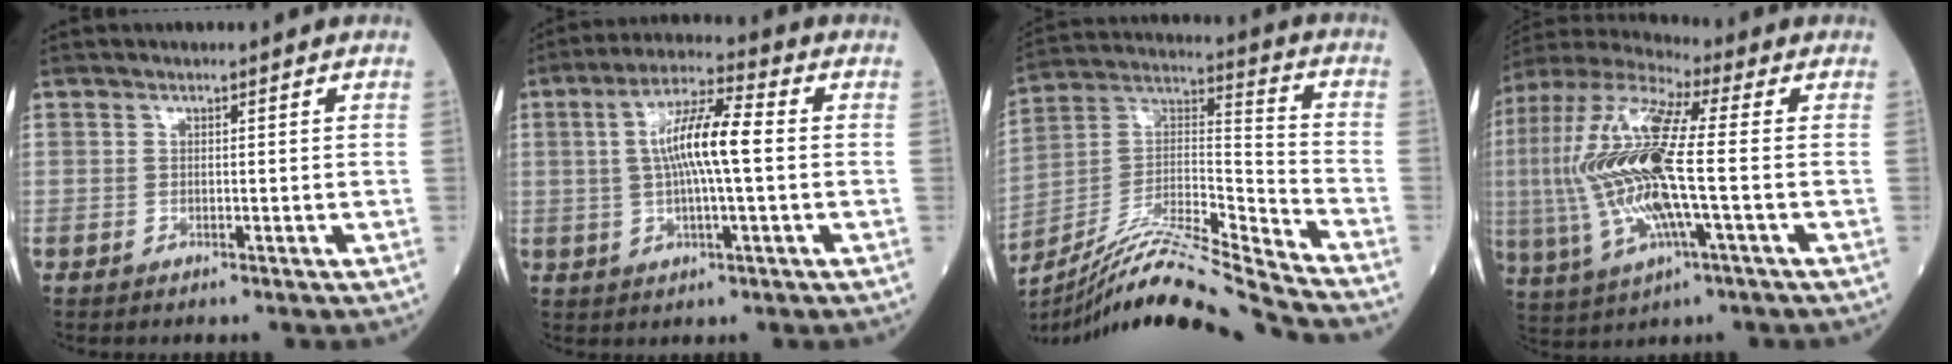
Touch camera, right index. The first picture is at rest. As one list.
[{"total": 9.9, "force": [0.6, 1.3, 9.8], "torque": [-0.184, 0.014, 0.006]}, {"total": 19.6, "force": [-17.7, -1.5, 8.3], "torque": [-0.168, 0.010, -0.314]}, {"total": 19.1, "force": [-0.9, 3.4, 18.8], "torque": [-0.421, 0.002, -0.021]}]